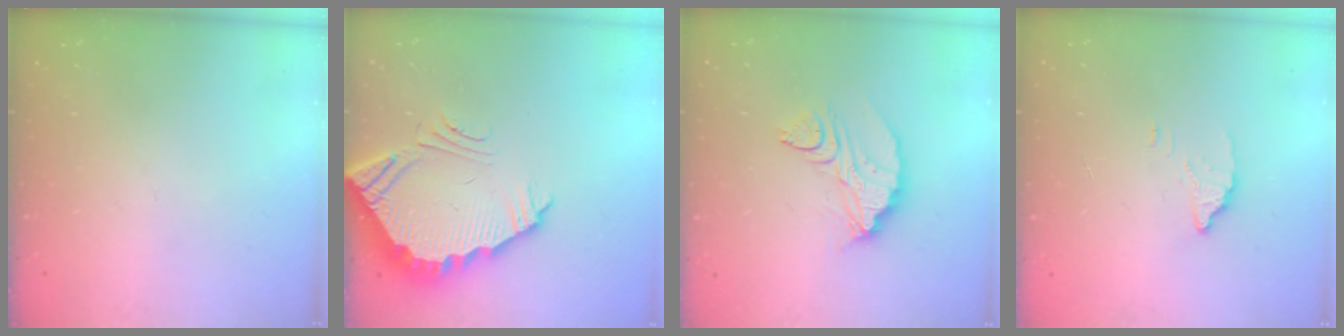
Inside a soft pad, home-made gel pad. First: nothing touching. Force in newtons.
{"total": 5.2, "press": 5.2, "slide": 0.4}
{"total": 10.4, "press": 10.4, "slide": 0.5}
{"total": 1.9, "press": 1.9, "slide": 0.0}